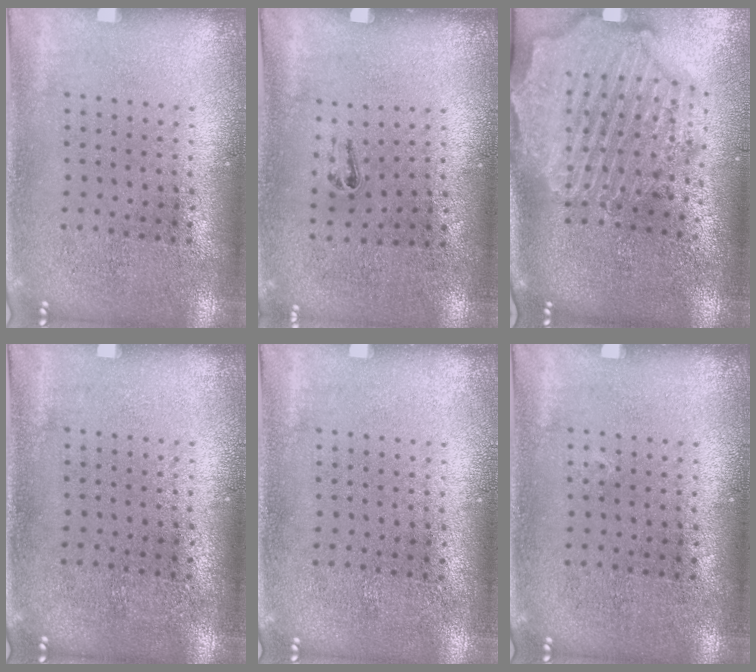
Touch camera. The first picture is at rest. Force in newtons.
{"total": 0.5, "press": 0.3, "slide": 0.5}
{"total": 3.4, "press": 2.9, "slide": 1.7}
{"total": 0.0}
{"total": 0.0}
{"total": 0.0}